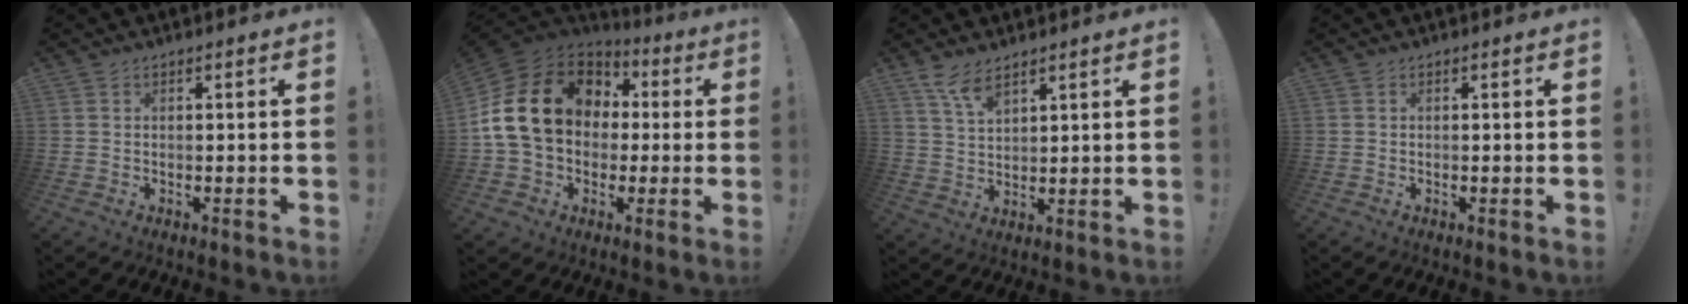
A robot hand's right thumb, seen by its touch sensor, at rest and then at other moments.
{"total": 22.6, "force": [4.2, 16.7, 14.7], "torque": [-0.257, 0.000, 0.091]}
{"total": 6.5, "force": [4.9, 2.1, 3.7], "torque": [-0.068, -0.029, 0.091]}
{"total": 0.0}